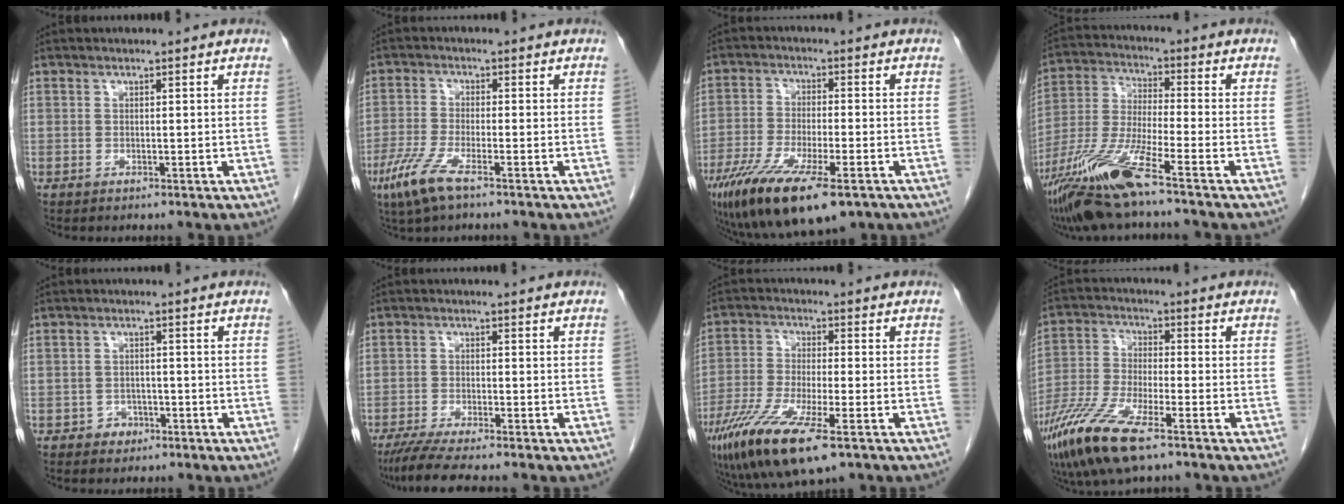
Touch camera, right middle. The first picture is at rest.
{"total": 6.1, "force": [-3.7, 0.8, 4.8], "torque": [-0.116, -0.017, -0.074]}
{"total": 15.8, "force": [-10.1, 3.7, 11.6], "torque": [-0.212, -0.043, -0.167]}
{"total": 13.0, "force": [-8.4, 0.1, 9.9], "torque": [-0.211, -0.030, -0.164]}
{"total": 2.0, "force": [-1.4, 1.4, 0.3], "torque": [-0.010, 0.006, -0.022]}
{"total": 6.8, "force": [-5.7, -0.8, 3.6], "torque": [-0.060, -0.024, -0.097]}
{"total": 13.0, "force": [-7.4, 2.1, 10.5], "torque": [-0.209, -0.031, -0.129]}
{"total": 12.3, "force": [-7.8, 2.3, 9.2], "torque": [-0.205, -0.030, -0.147]}